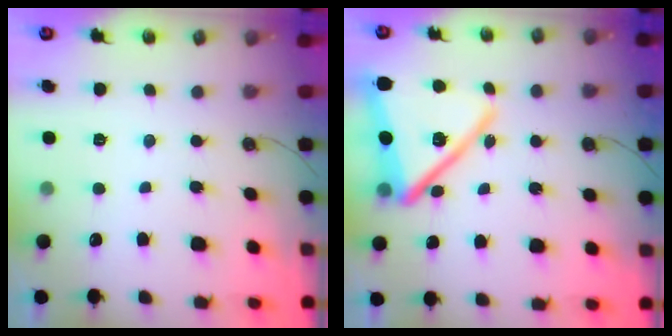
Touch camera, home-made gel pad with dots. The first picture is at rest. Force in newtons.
{"total": 19.9, "press": 19.9, "slide": 1.5}